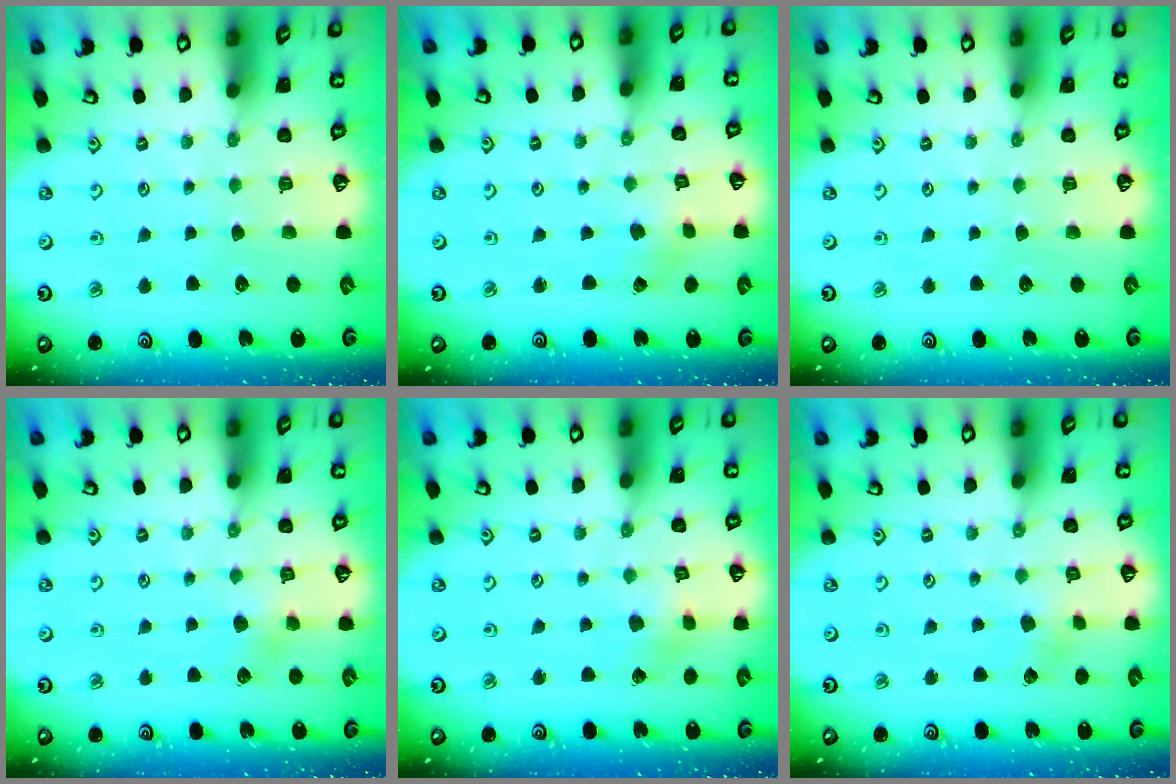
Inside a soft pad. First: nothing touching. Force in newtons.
{"total": 0.0}
{"total": 0.0}
{"total": 5.3, "press": 5.3, "slide": 0.8}
{"total": 3.5, "press": 3.5, "slide": 0.2}
{"total": 1.8, "press": 1.8, "slide": 0.4}